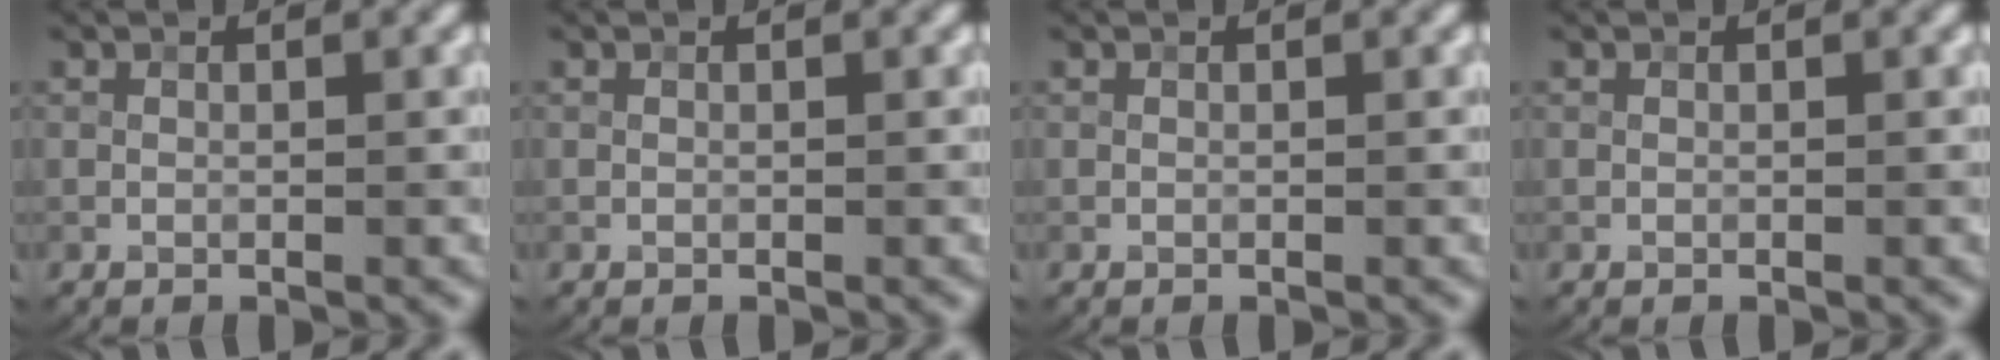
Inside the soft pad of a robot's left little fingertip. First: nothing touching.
{"total": 0.0}
{"total": 0.0}
{"total": 0.0}